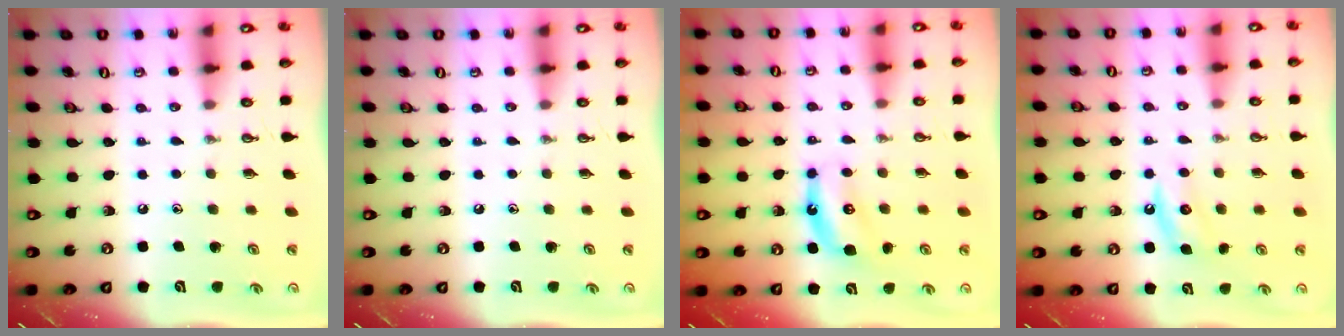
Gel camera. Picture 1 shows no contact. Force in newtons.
{"total": 0.0}
{"total": 6.2, "press": 6.1, "slide": 1.0}
{"total": 5.1, "press": 5.0, "slide": 0.9}